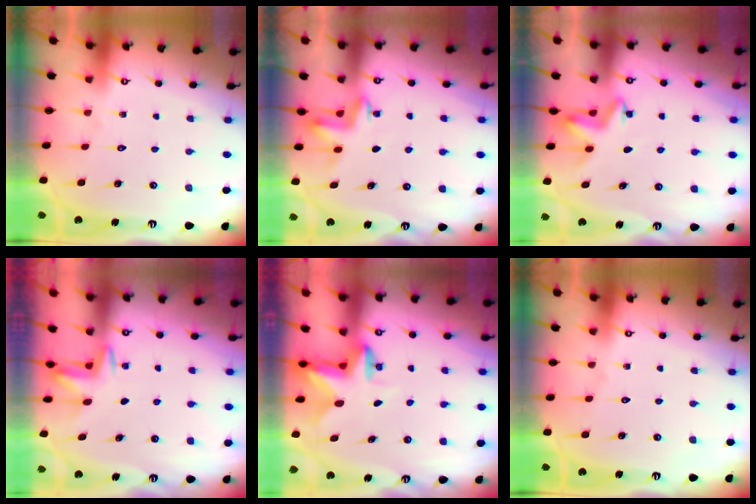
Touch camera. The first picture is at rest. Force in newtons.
{"total": 3.3, "press": 3.3, "slide": 0.4}
{"total": 3.9, "press": 3.8, "slide": 1.0}
{"total": 2.7, "press": 2.7, "slide": 0.4}
{"total": 2.9, "press": 2.8, "slide": 0.5}
{"total": 0.0}